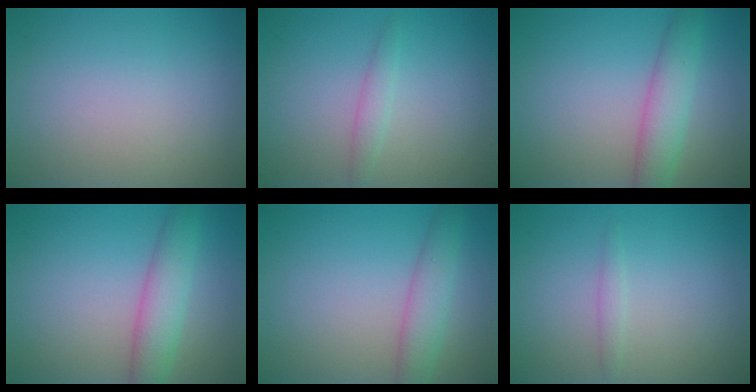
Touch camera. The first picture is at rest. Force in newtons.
{"total": 1.4, "press": 1.4, "slide": 0.1}
{"total": 3.9, "press": 3.9, "slide": 0.1}
{"total": 4.1, "press": 4.1, "slide": 0.1}
{"total": 3.2, "press": 3.1, "slide": 0.2}
{"total": 0.9, "press": 0.9, "slide": 0.1}